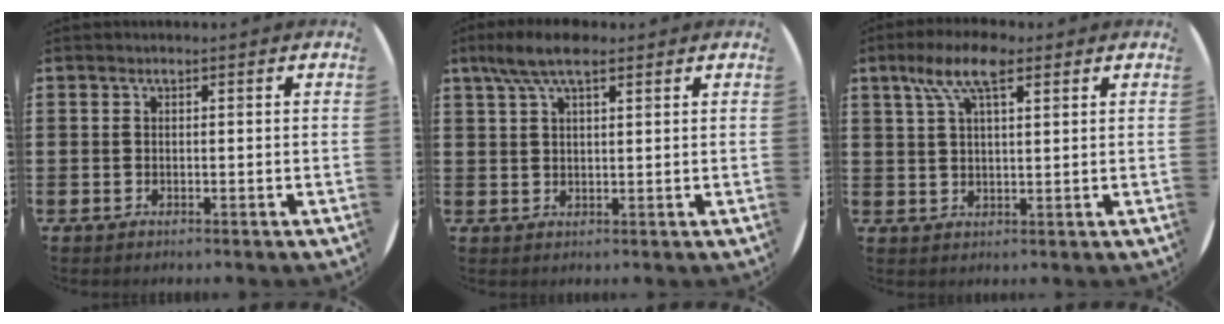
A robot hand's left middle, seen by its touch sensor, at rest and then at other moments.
{"total": 5.5, "force": [3.7, 1.8, 3.7], "torque": [-0.080, 0.006, 0.067]}
{"total": 7.3, "force": [4.2, 2.6, 5.4], "torque": [-0.110, 0.010, 0.071]}